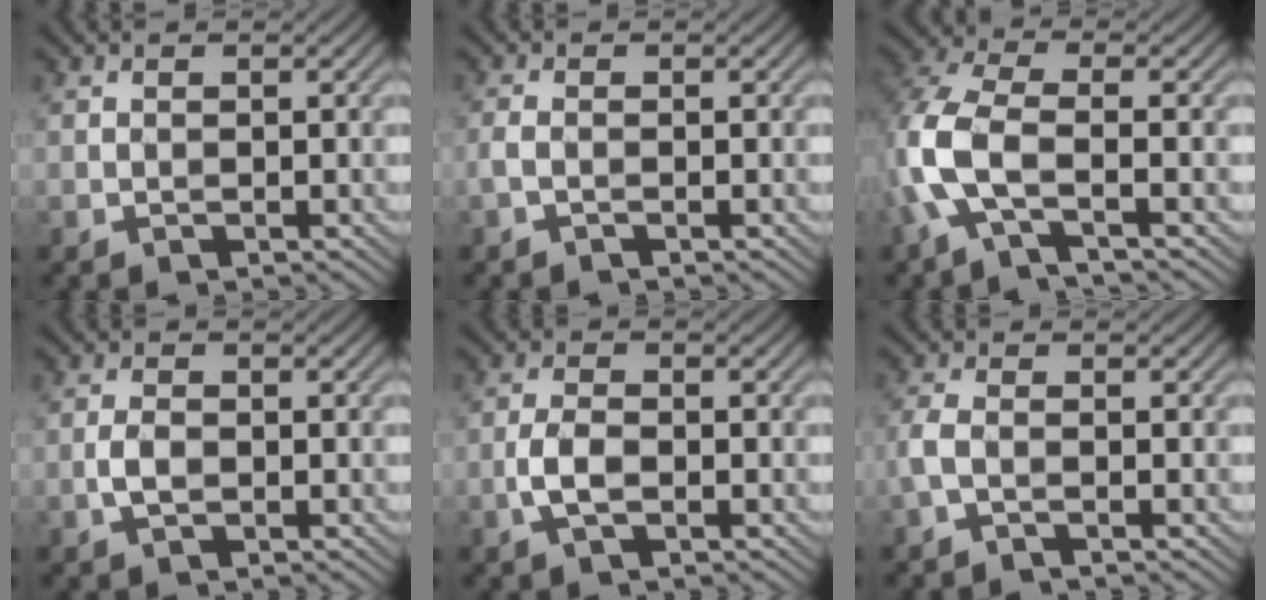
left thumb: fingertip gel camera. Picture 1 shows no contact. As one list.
[{"total": 1.3, "force": [-0.7, 0.4, 1.1], "torque": [-0.030, 0.001, -0.020]}, {"total": 7.7, "force": [-2.3, 2.9, 6.8], "torque": [-0.174, 0.007, -0.062]}, {"total": 2.2, "force": [-0.6, 1.1, 1.8], "torque": [-0.042, 0.002, -0.016]}, {"total": 3.4, "force": [-1.2, 1.4, 2.9], "torque": [-0.068, 0.000, -0.030]}, {"total": 2.3, "force": [-1.0, 0.7, 2.0], "torque": [-0.057, 0.002, -0.031]}]